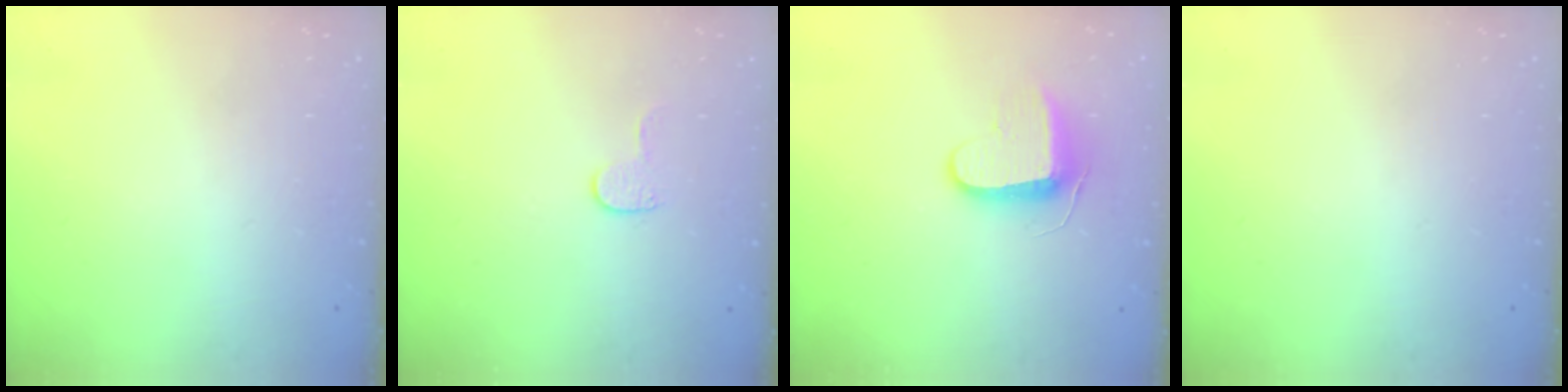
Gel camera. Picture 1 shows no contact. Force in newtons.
{"total": 3.9, "press": 3.9, "slide": 0.4}
{"total": 9.5, "press": 9.5, "slide": 0.8}
{"total": 0.0}